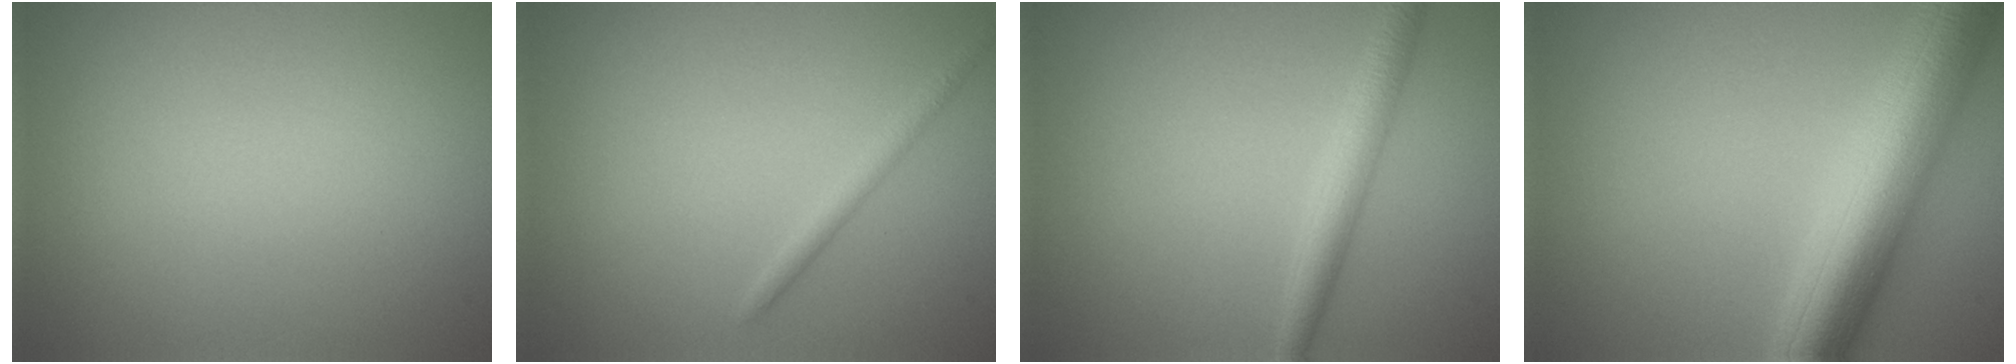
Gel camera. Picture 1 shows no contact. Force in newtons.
{"total": 1.3, "press": 1.3, "slide": 0.0}
{"total": 2.7, "press": 2.7, "slide": 0.1}
{"total": 9.2, "press": 9.2, "slide": 0.2}